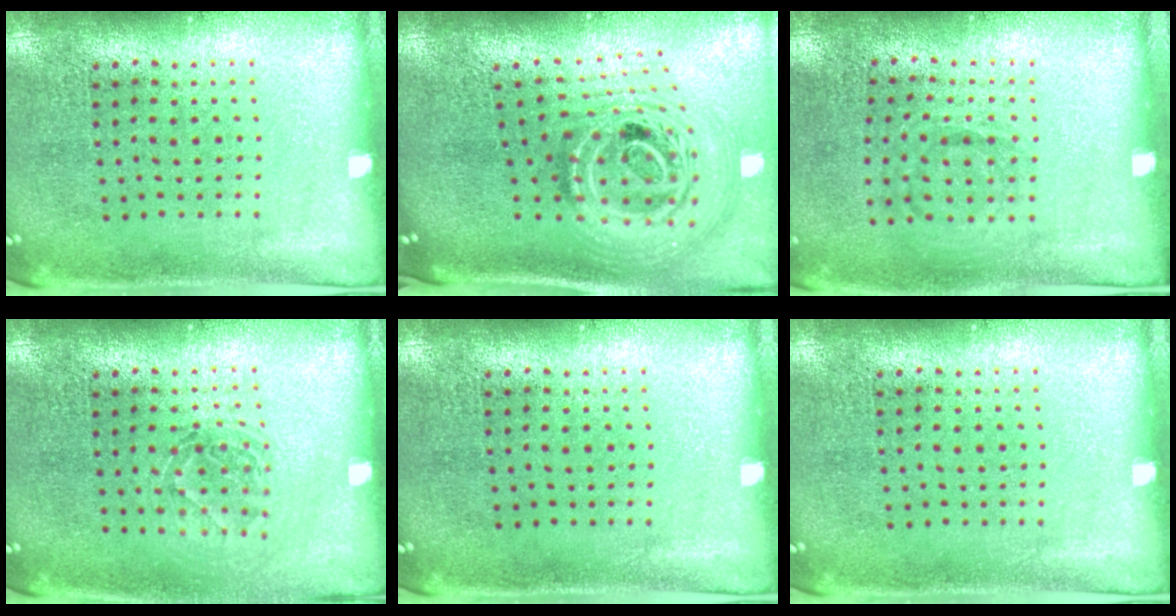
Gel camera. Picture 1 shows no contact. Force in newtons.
{"total": 3.0, "press": 2.0, "slide": 2.2}
{"total": 1.0, "press": 0.7, "slide": 0.7}
{"total": 1.3, "press": 1.1, "slide": 0.6}
{"total": 0.0}
{"total": 0.0}